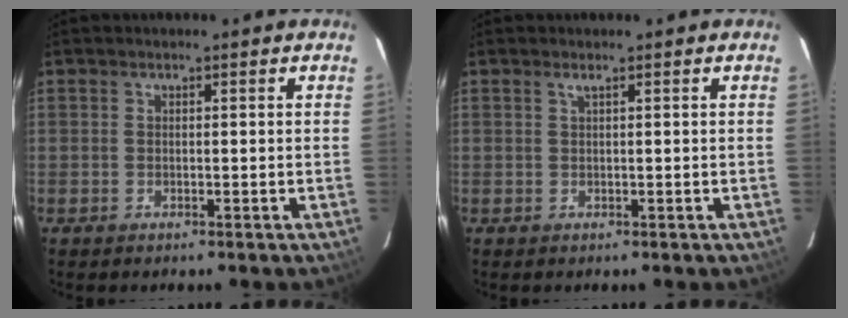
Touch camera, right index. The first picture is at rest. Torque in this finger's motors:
{"motor_torque": [0.01, 0.00, 0.00, 0.01]}